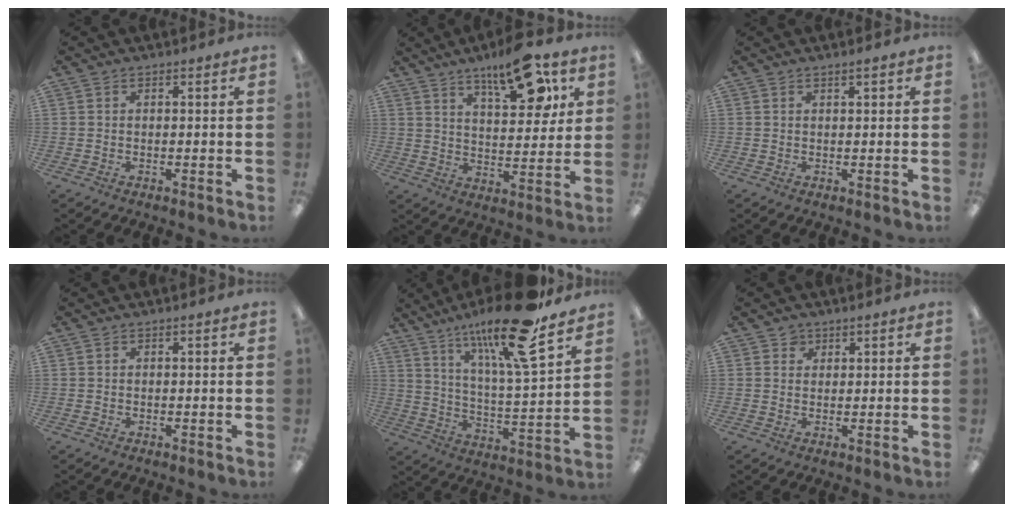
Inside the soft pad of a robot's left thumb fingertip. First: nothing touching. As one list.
[{"total": 14.7, "force": [9.6, 5.4, 9.7], "torque": [-0.136, -0.046, 0.156]}, {"total": 1.1, "force": [0.8, 0.2, 0.7], "torque": [-0.014, 0.000, 0.014]}, {"total": 0.0}, {"total": 20.7, "force": [14.6, 4.0, 14.1], "torque": [-0.245, -0.081, 0.235]}, {"total": 1.9, "force": [1.2, 1.4, 0.2], "torque": [0.002, -0.002, 0.021]}]